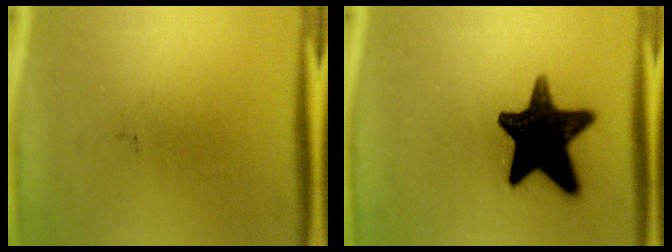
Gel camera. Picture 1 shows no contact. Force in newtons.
{"total": 16.9}